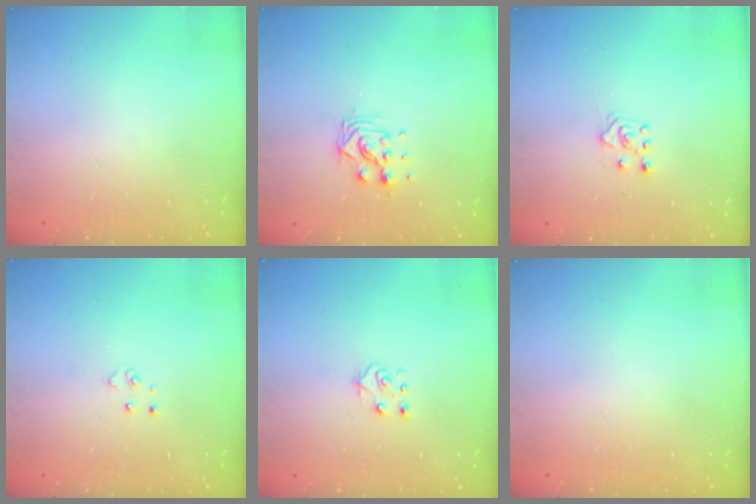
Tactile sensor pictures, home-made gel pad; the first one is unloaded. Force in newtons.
{"total": 7.3, "press": 7.3, "slide": 0.6}
{"total": 5.2, "press": 5.2, "slide": 0.7}
{"total": 3.3, "press": 3.3, "slide": 0.4}
{"total": 5.7, "press": 5.7, "slide": 0.5}
{"total": 0.0}